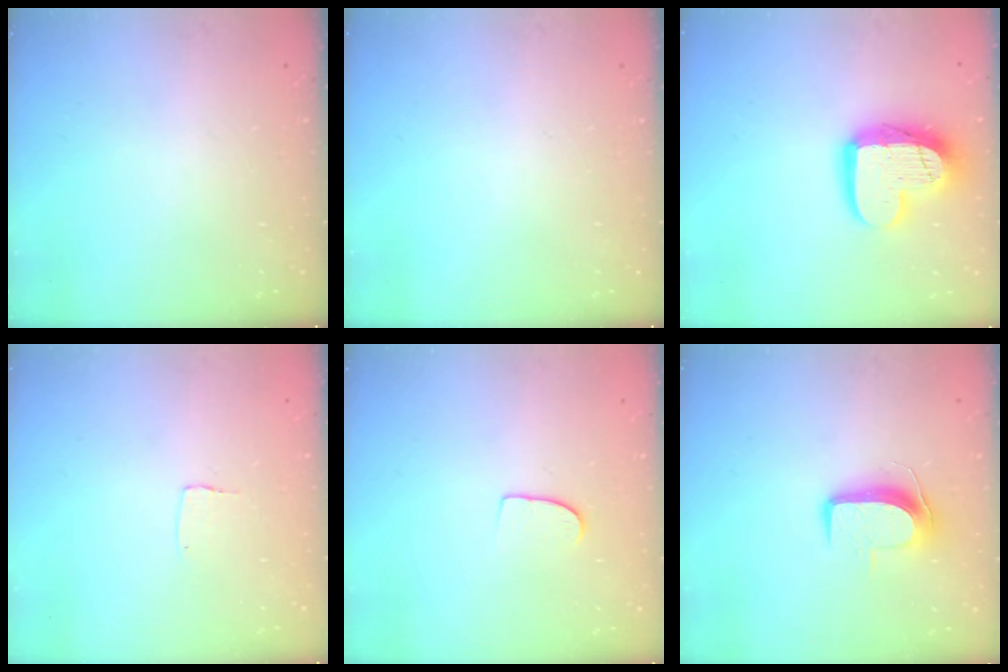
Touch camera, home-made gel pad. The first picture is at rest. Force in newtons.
{"total": 0.0}
{"total": 17.3, "press": 17.3, "slide": 1.7}
{"total": 3.8, "press": 3.8, "slide": 0.1}
{"total": 6.5, "press": 6.5, "slide": 0.5}
{"total": 8.8, "press": 8.8, "slide": 0.6}